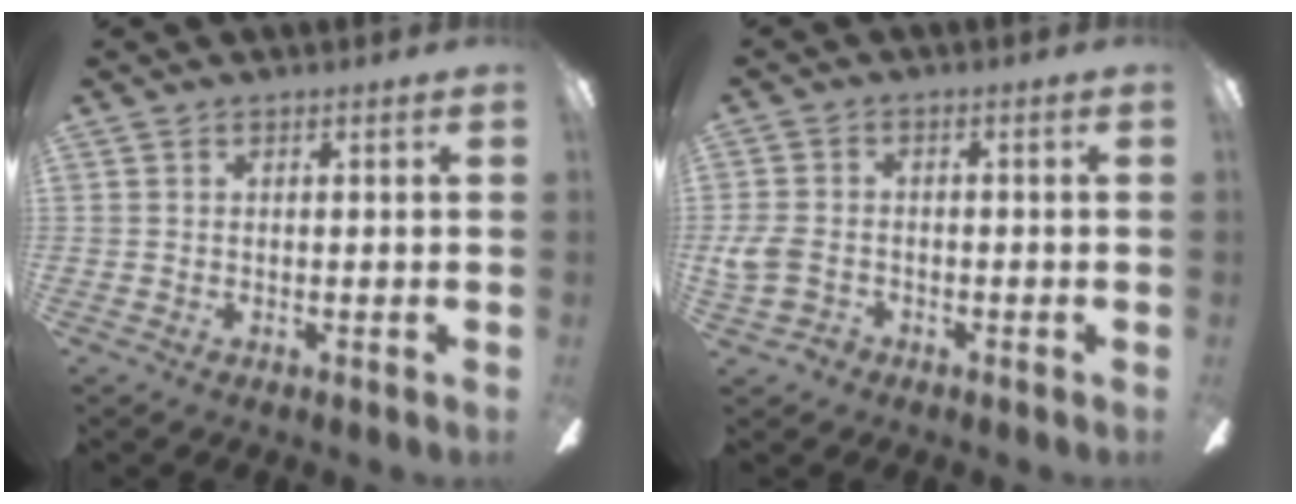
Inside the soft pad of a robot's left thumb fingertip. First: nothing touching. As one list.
[{"total": 6.3, "force": [-2.5, 4.6, 3.7], "torque": [-0.092, 0.011, -0.047]}]